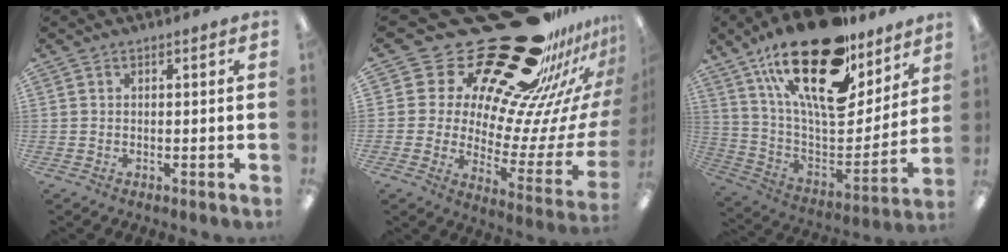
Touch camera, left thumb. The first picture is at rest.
{"total": 32.7, "force": [24.1, 13.5, 17.6], "torque": [-0.225, -0.202, 0.447]}
{"total": 27.9, "force": [17.7, 11.0, 18.6], "torque": [-0.319, -0.109, 0.306]}